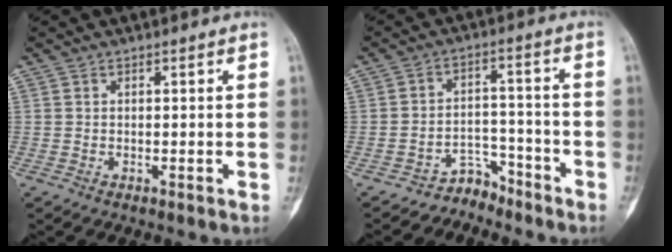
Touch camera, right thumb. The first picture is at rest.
{"total": 5.4, "force": [-4.7, 2.6, -0.4], "torque": [0.031, 0.072, -0.079]}